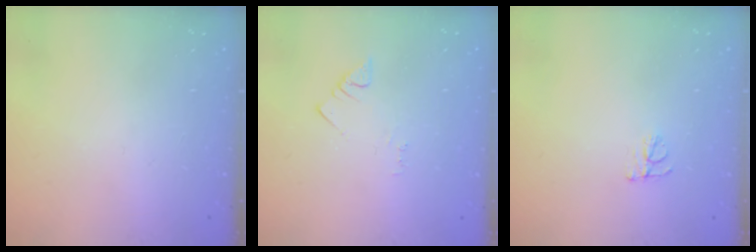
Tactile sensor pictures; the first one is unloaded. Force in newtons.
{"total": 1.5, "press": 1.5, "slide": 0.3}
{"total": 5.6, "press": 5.5, "slide": 0.6}